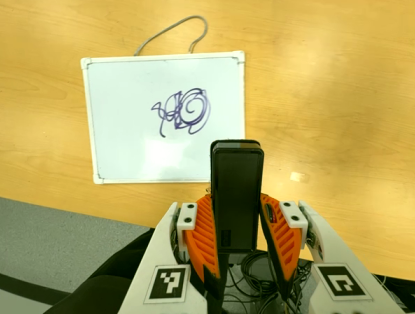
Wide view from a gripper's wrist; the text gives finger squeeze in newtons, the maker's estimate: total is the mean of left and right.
{"total": 4.0, "left": 2.5, "right": 5.6}